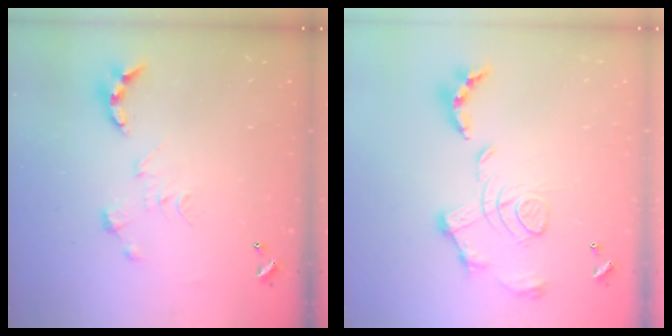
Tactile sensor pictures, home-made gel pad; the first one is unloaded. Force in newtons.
{"total": 1.7, "press": 1.1, "slide": 1.3}